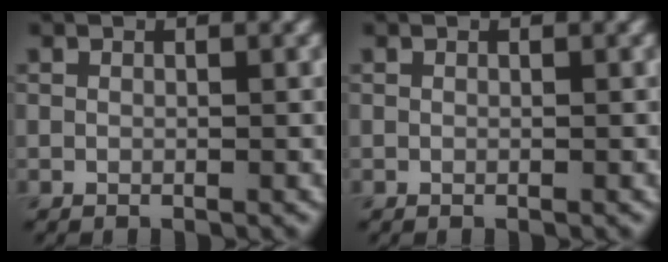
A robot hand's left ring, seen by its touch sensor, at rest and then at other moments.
{"total": 0.0}